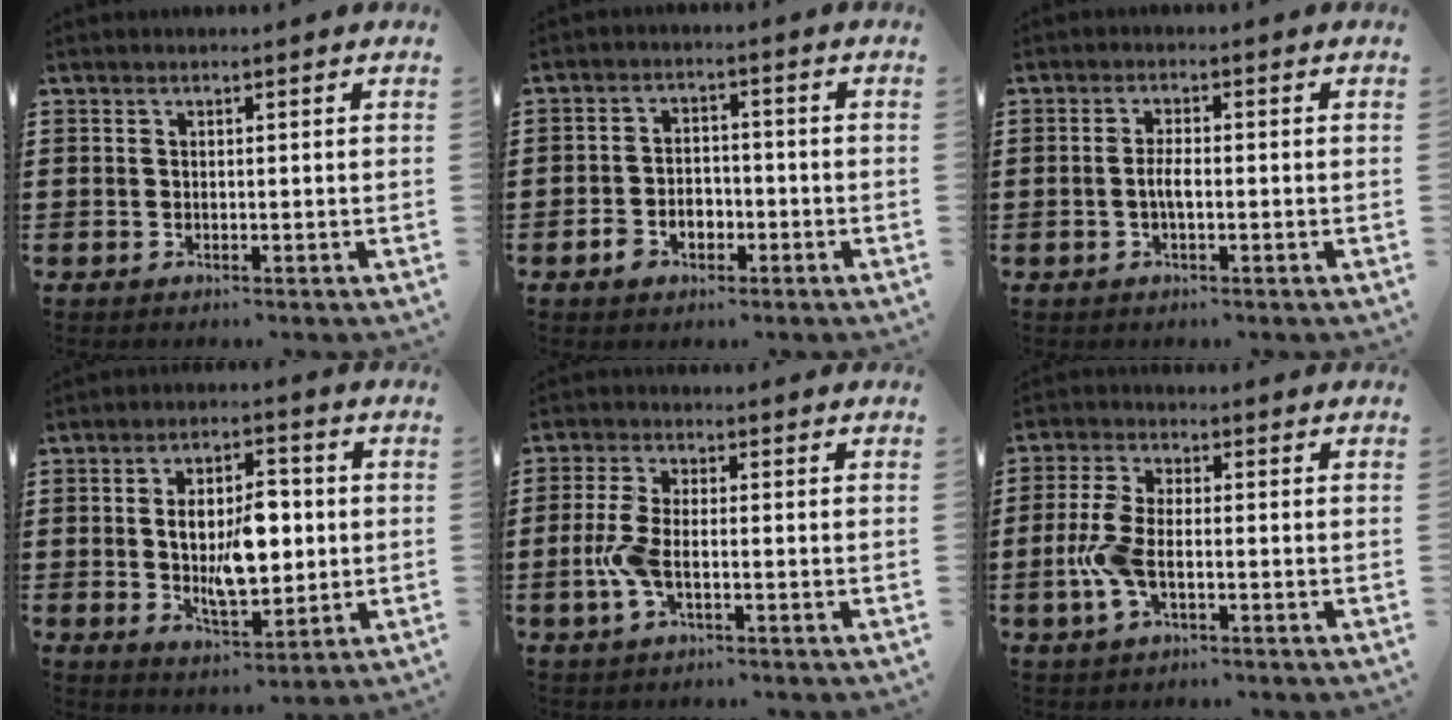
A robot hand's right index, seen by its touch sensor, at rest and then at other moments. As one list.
[{"total": 3.7, "force": [-2.0, 2.6, 1.6], "torque": [-0.041, 0.005, -0.042]}, {"total": 2.6, "force": [-0.7, 0.6, 2.4], "torque": [-0.051, -0.001, -0.016]}, {"total": 8.7, "force": [0.2, 4.3, 7.5], "torque": [-0.129, -0.001, -0.004]}, {"total": 4.8, "force": [-1.2, 2.0, 4.2], "torque": [-0.109, -0.007, -0.029]}, {"total": 6.0, "force": [-1.4, 2.8, 5.1], "torque": [-0.132, -0.007, -0.035]}]